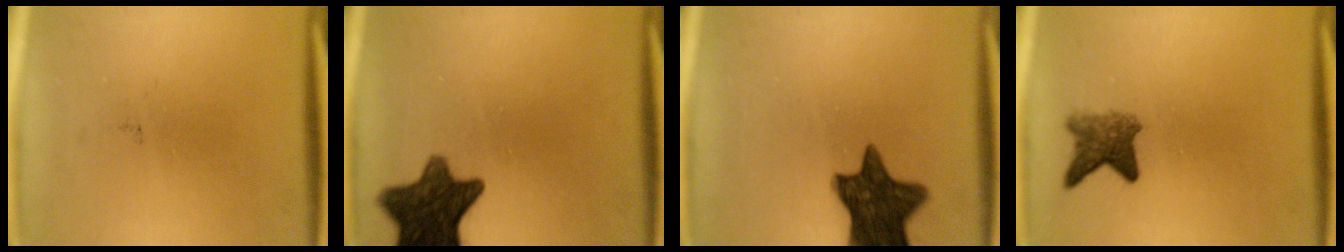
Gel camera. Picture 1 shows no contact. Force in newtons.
{"total": 11.4}
{"total": 12.7}
{"total": 3.9}